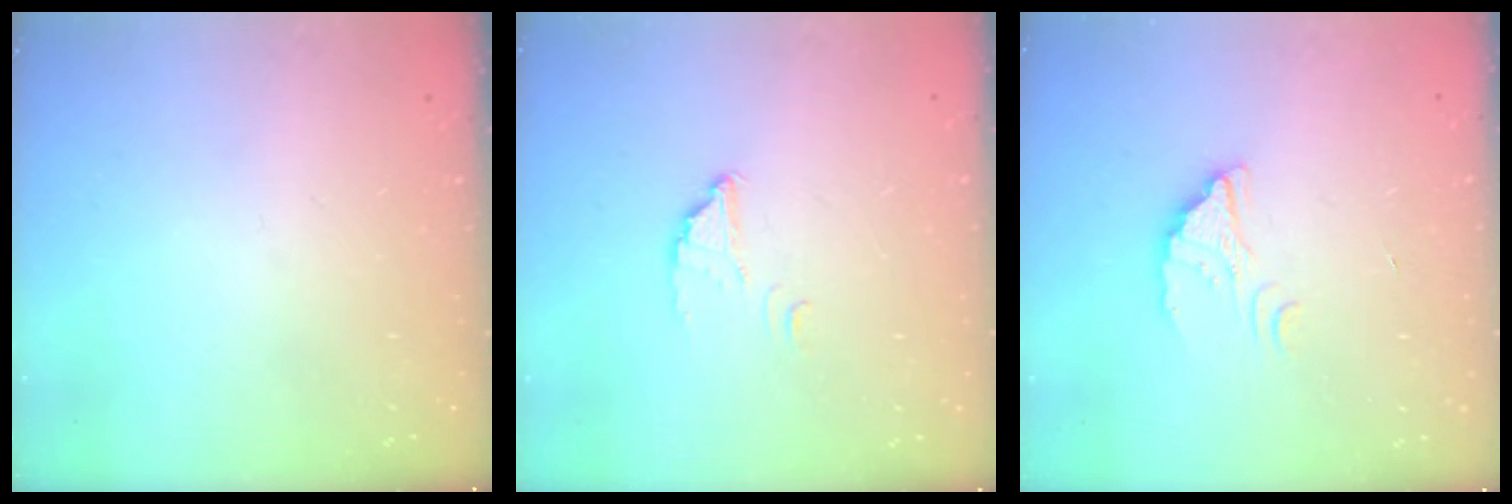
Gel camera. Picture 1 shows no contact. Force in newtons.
{"total": 2.7, "press": 2.7, "slide": 0.1}
{"total": 2.1, "press": 2.1, "slide": 0.2}